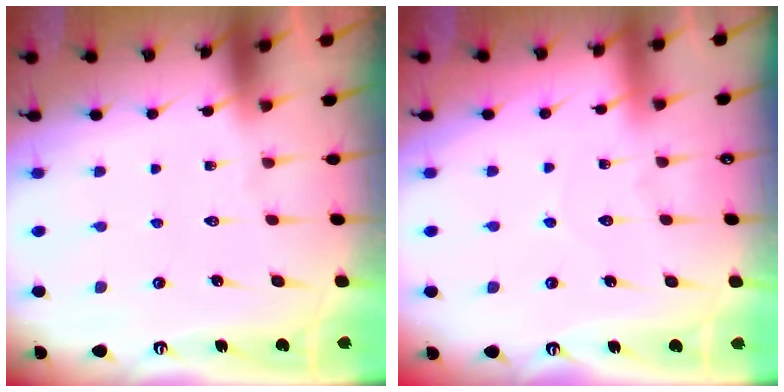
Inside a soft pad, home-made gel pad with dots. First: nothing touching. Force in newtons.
{"total": 4.0, "press": 4.0, "slide": 0.4}